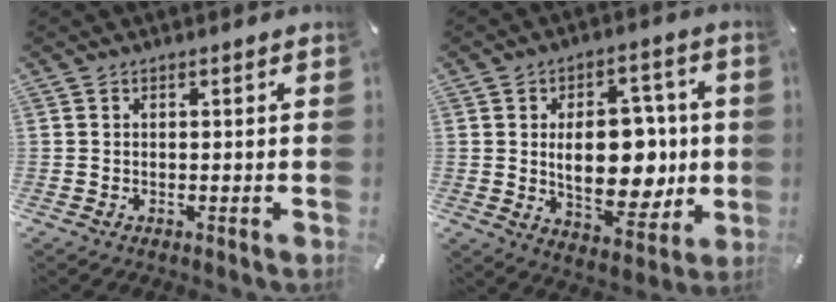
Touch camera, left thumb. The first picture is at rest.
{"total": 16.4, "force": [0.5, 10.2, 12.8], "torque": [-0.192, -0.009, 0.009]}